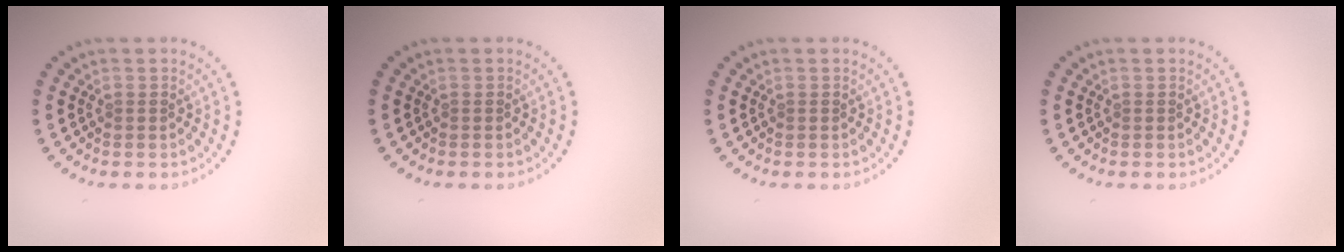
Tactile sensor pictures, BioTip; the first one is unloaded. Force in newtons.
{"total": 0.0}
{"total": 0.0}
{"total": 0.0}